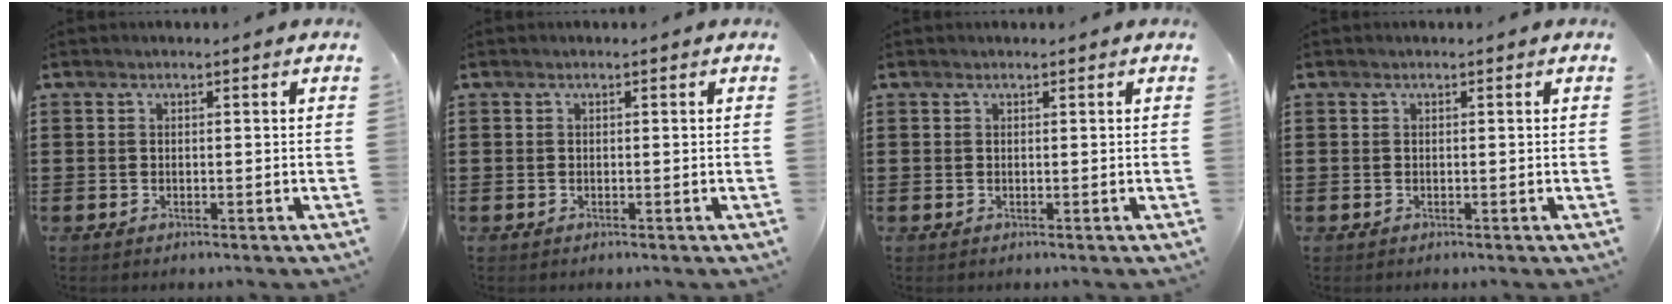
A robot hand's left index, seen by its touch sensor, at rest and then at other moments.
{"total": 0.0}
{"total": 0.0}
{"total": 0.0}